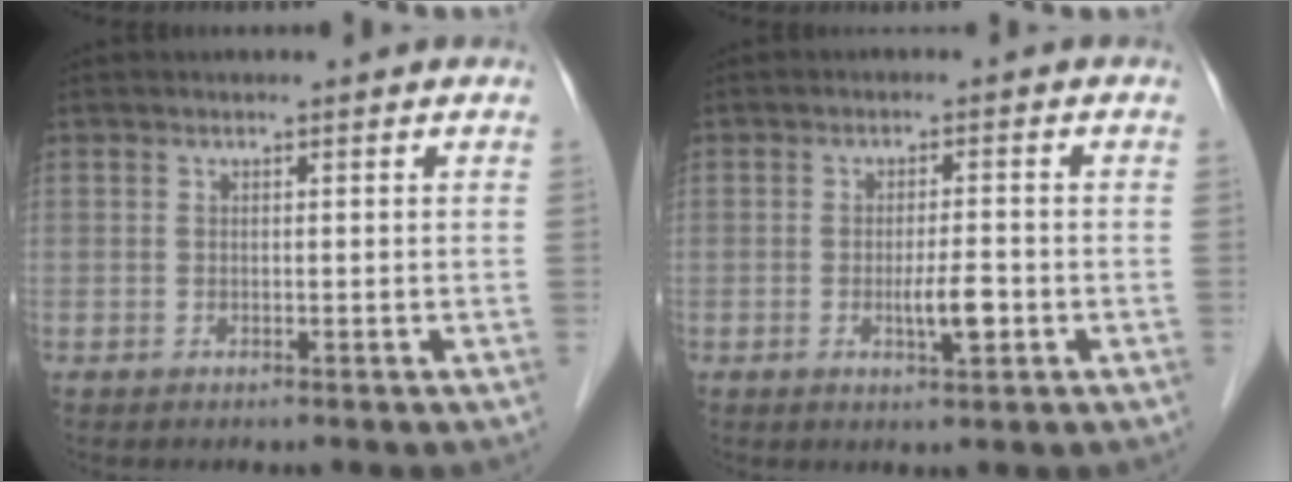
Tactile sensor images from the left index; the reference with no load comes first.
{"total": 3.6, "force": [-1.1, 0.6, 3.4], "torque": [-0.061, -0.002, -0.017]}